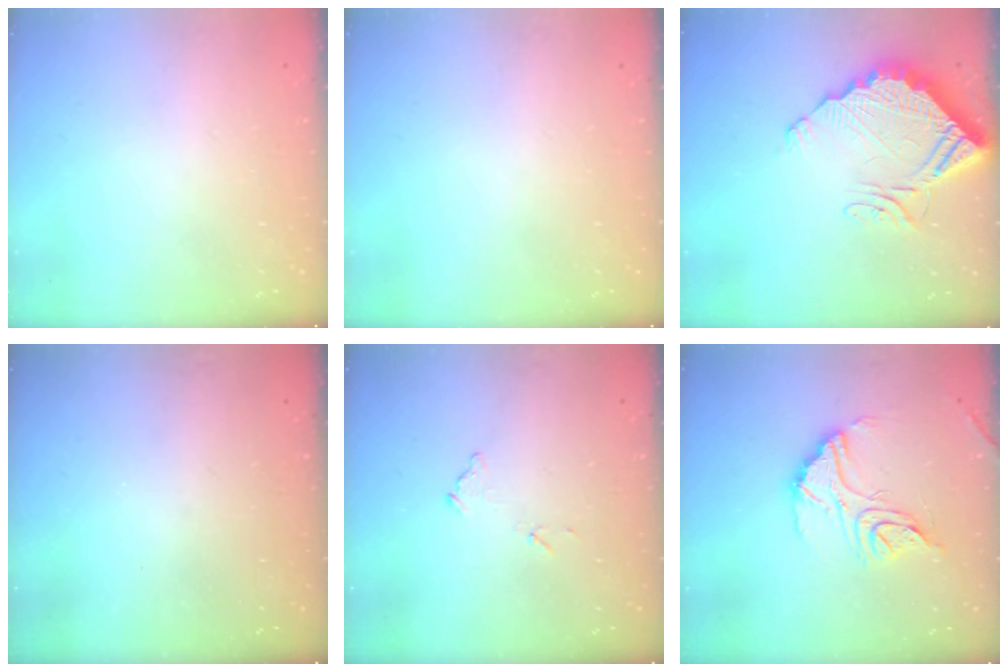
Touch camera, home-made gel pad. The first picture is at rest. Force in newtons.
{"total": 0.0}
{"total": 13.8, "press": 13.8, "slide": 1.1}
{"total": 3.3, "press": 3.3, "slide": 0.1}
{"total": 6.5, "press": 6.5, "slide": 0.4}
{"total": 15.7, "press": 15.6, "slide": 1.6}